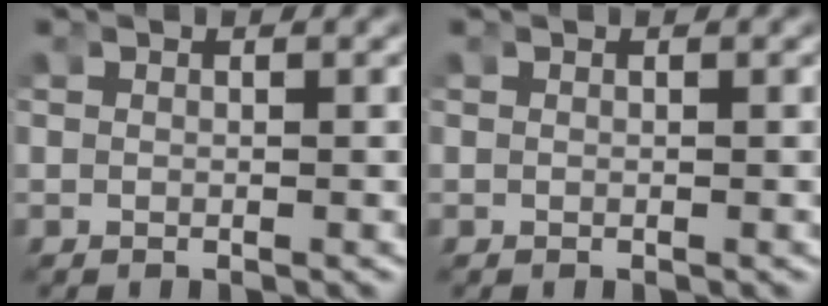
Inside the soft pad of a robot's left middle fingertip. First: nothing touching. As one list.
[{"total": 0.0}]